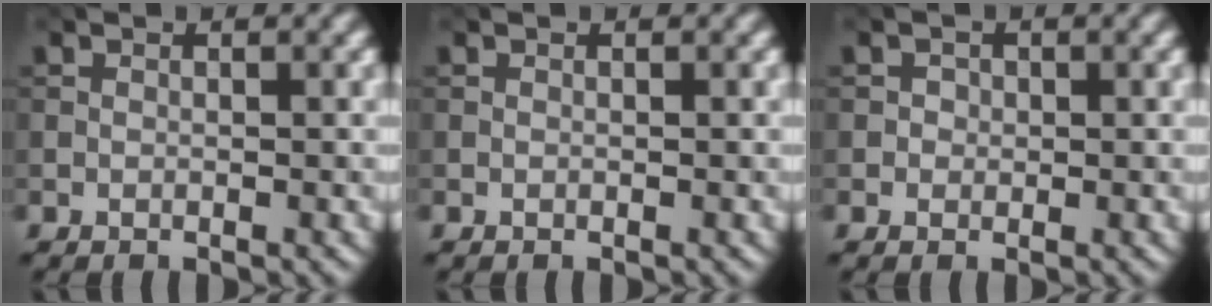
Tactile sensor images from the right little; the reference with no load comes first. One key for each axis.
{"total": 0.0}
{"total": 0.9, "fx": 0.1, "fy": 0.8, "fz": 0.2, "tx": 0.004, "ty": -0.002, "tz": 0.001}